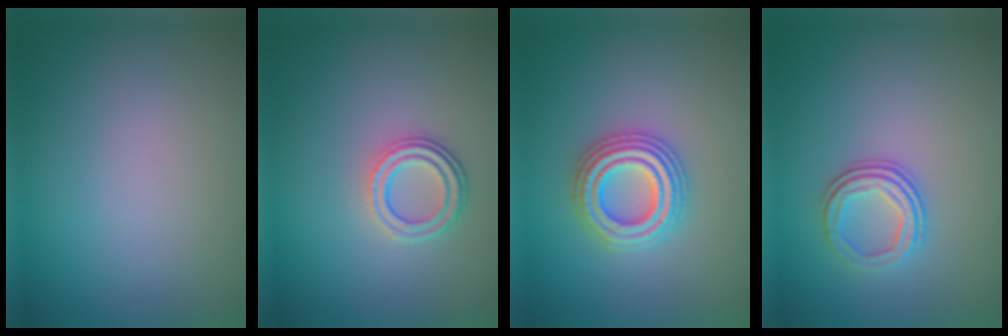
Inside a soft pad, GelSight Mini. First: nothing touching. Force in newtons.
{"total": 3.1, "press": 2.4, "slide": 2.0}
{"total": 4.4, "press": 4.4, "slide": 0.7}
{"total": 2.9, "press": 2.3, "slide": 1.7}